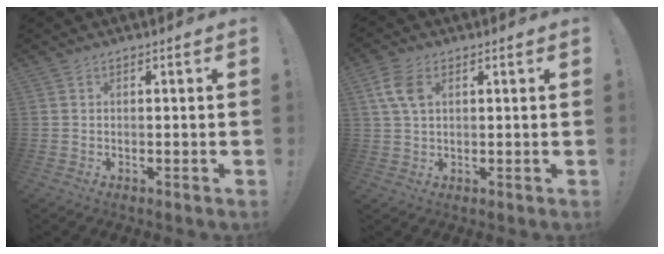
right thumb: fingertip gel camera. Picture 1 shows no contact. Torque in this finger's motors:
{"motor_torque": [0.55, 0.45, 0.63, -0.63, 0.04]}